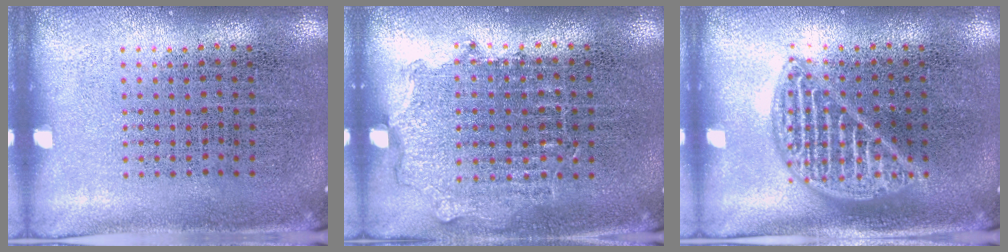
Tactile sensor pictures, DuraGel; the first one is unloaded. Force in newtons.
{"total": 0.8, "press": 0.8, "slide": 0.2}
{"total": 2.2, "press": 2.1, "slide": 0.3}